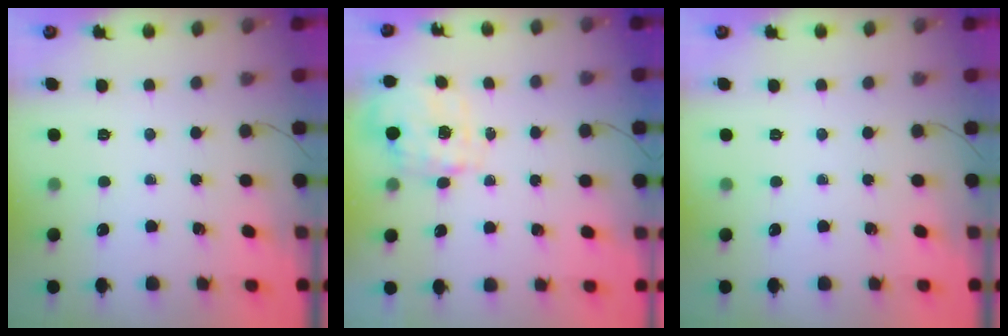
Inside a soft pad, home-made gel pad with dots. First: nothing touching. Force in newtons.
{"total": 4.0, "press": 3.9, "slide": 0.8}
{"total": 0.0}